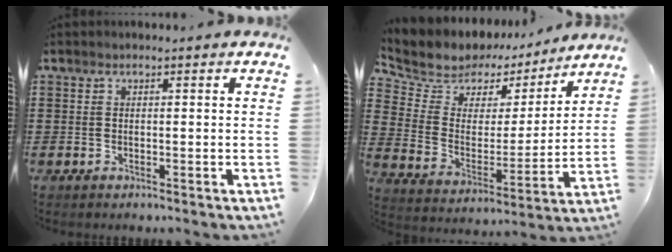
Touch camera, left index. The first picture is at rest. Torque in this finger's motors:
{"motor_torque": [0.12, -1.12, 0.50, 0.08]}